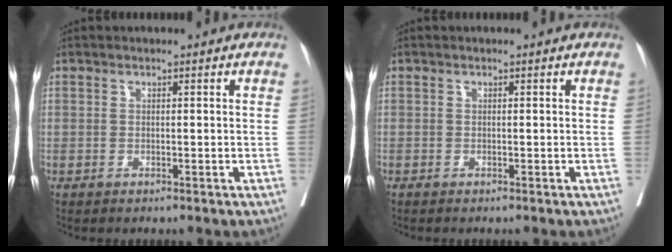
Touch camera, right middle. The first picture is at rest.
{"total": 0.0}